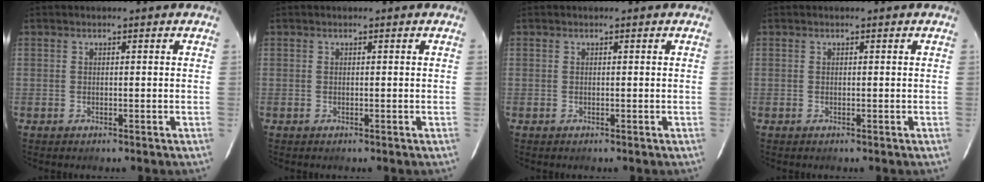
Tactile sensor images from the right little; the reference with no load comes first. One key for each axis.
{"total": 0.0}
{"total": 0.0}
{"total": 0.0}